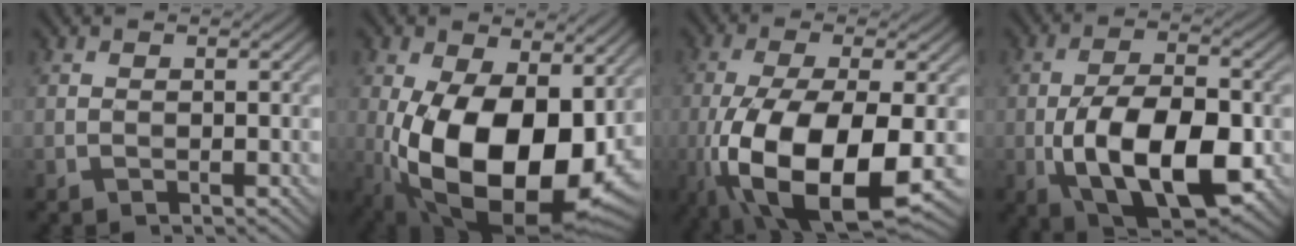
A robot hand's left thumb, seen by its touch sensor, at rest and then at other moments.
{"total": 18.2, "force": [-2.9, 10.2, 14.7], "torque": [-0.259, -0.042, -0.037]}
{"total": 15.1, "force": [-5.4, 5.6, 12.9], "torque": [-0.267, -0.031, -0.085]}
{"total": 13.2, "force": [-3.9, 6.1, 11.0], "torque": [-0.199, -0.013, -0.071]}